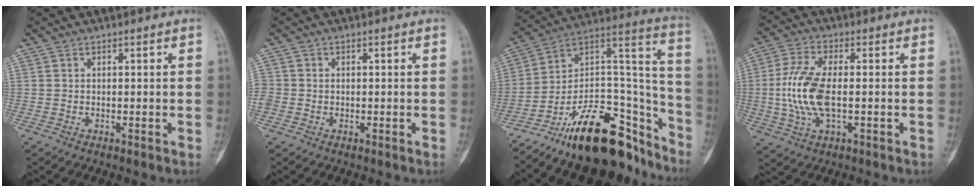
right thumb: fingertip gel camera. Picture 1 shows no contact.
{"total": 2.0, "force": [-0.5, 1.7, 0.9], "torque": [-0.018, 0.005, -0.013]}
{"total": 25.8, "force": [-18.4, 10.5, 14.8], "torque": [-0.156, 0.131, -0.304]}
{"total": 11.4, "force": [-0.8, 5.0, 10.2], "torque": [-0.236, 0.006, -0.016]}